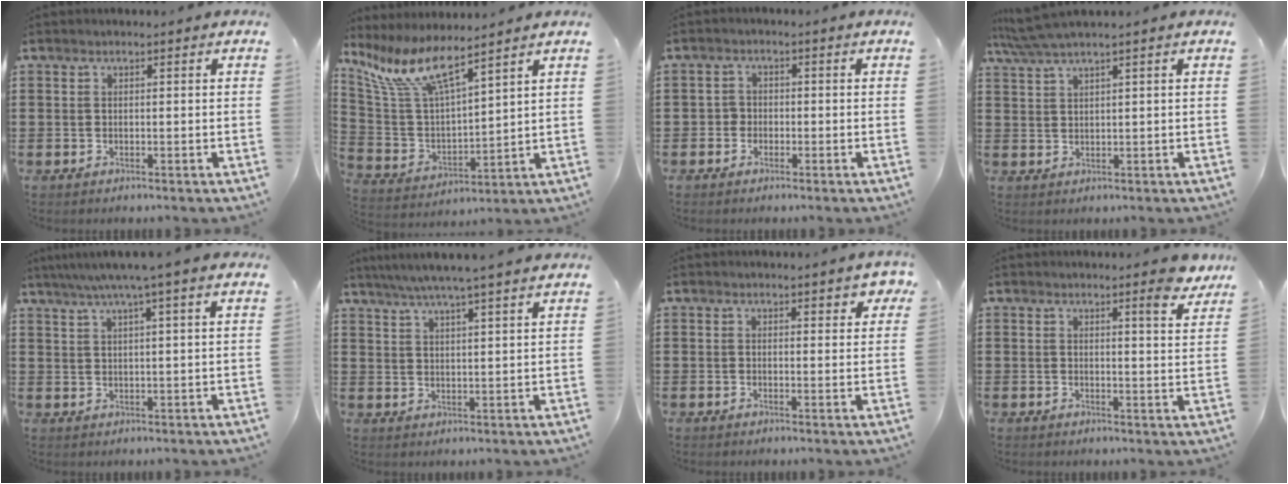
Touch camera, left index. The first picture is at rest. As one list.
[{"total": 9.6, "force": [7.0, 2.0, 6.2], "torque": [-0.152, -0.036, 0.123]}, {"total": 1.8, "force": [-0.9, 1.5, 0.3], "torque": [-0.013, 0.004, -0.021]}, {"total": 3.2, "force": [2.3, 0.0, 2.2], "torque": [-0.050, -0.002, 0.042]}, {"total": 5.0, "force": [3.5, -0.7, 3.5], "torque": [-0.076, -0.006, 0.057]}, {"total": 5.0, "force": [4.3, -0.5, 2.5], "torque": [-0.062, -0.016, 0.074]}, {"total": 2.0, "force": [1.7, 0.6, 0.9], "torque": [-0.007, -0.002, 0.027]}, {"total": 4.7, "force": [4.0, -0.1, 2.4], "torque": [-0.035, -0.021, 0.065]}]